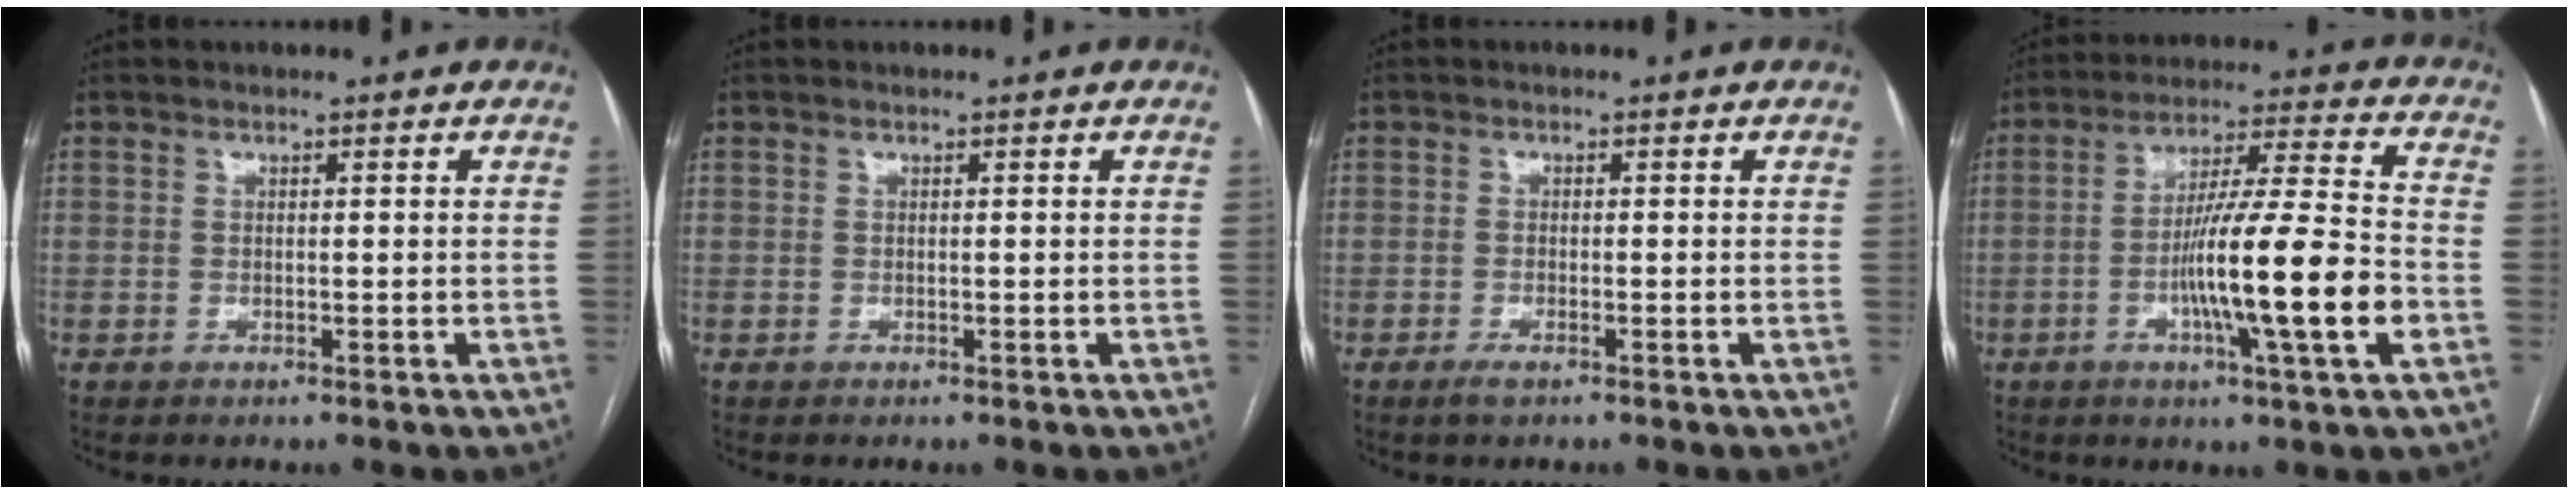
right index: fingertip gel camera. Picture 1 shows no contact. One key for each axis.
{"total": 0.0}
{"total": 1.7, "fx": -1.2, "fy": 0.3, "fz": 1.1, "tx": -0.027, "ty": -0.003, "tz": -0.020}
{"total": 15.6, "fx": -4.3, "fy": -0.4, "fz": 15.0, "tx": -0.258, "ty": -0.007, "tz": -0.076}